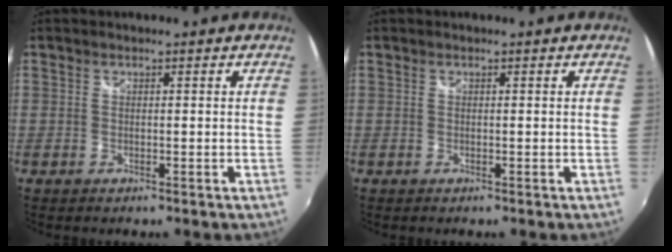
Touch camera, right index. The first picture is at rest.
{"total": 0.0}